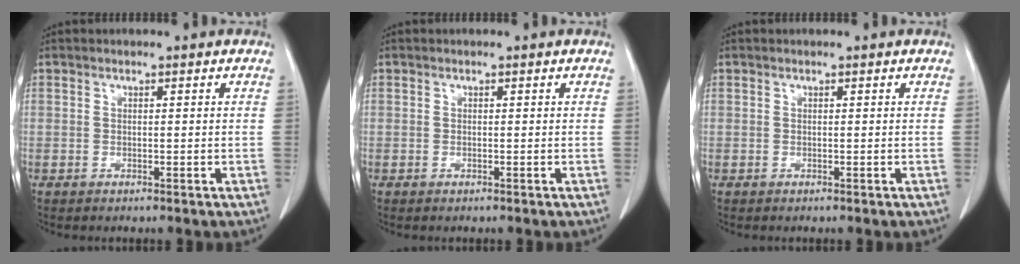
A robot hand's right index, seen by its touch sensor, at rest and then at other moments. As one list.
[{"total": 0.0}, {"total": 0.0}]